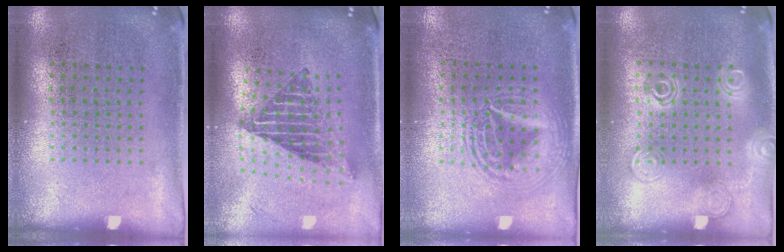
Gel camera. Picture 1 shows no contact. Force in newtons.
{"total": 2.2, "press": 1.6, "slide": 1.5}
{"total": 2.6, "press": 2.6, "slide": 0.3}
{"total": 1.3, "press": 1.2, "slide": 0.3}